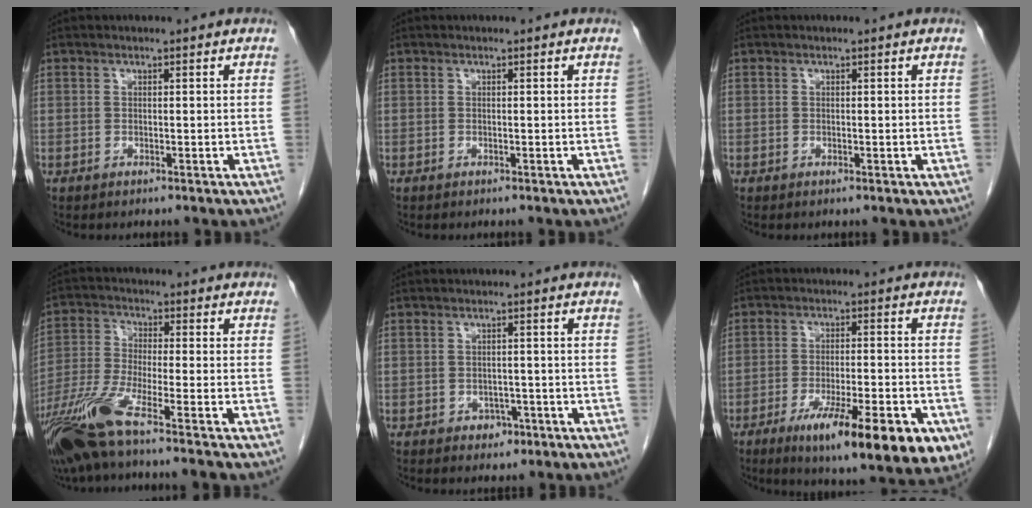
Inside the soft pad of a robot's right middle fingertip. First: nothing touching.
{"total": 0.0}
{"total": 0.0}
{"total": 11.0, "force": [-7.6, -0.6, 7.9], "torque": [-0.167, -0.035, -0.149]}
{"total": 2.2, "force": [-1.2, 1.6, 0.9], "torque": [-0.008, 0.005, -0.010]}
{"total": 17.1, "force": [-8.6, 3.0, 14.4], "torque": [-0.155, -0.023, -0.124]}